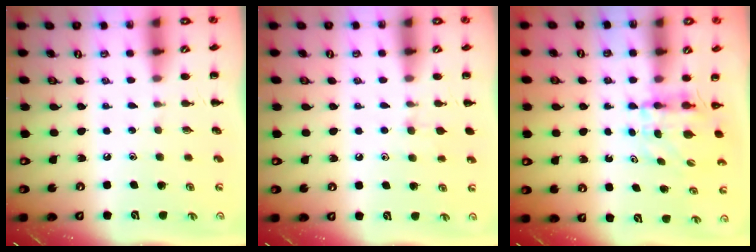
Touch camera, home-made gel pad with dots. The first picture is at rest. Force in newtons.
{"total": 5.3, "press": 4.9, "slide": 2.0}
{"total": 4.0, "press": 4.0, "slide": 0.1}